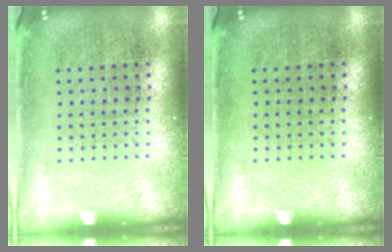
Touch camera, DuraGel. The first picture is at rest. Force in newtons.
{"total": 0.0}